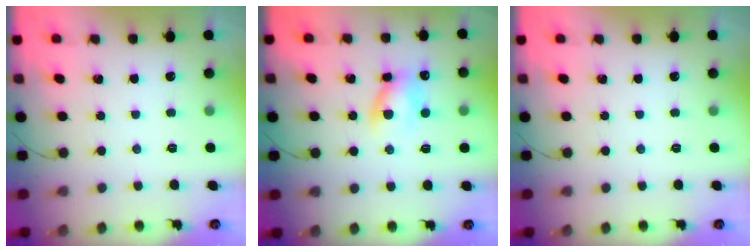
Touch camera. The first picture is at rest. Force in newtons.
{"total": 8.3, "press": 8.1, "slide": 1.5}
{"total": 0.0}